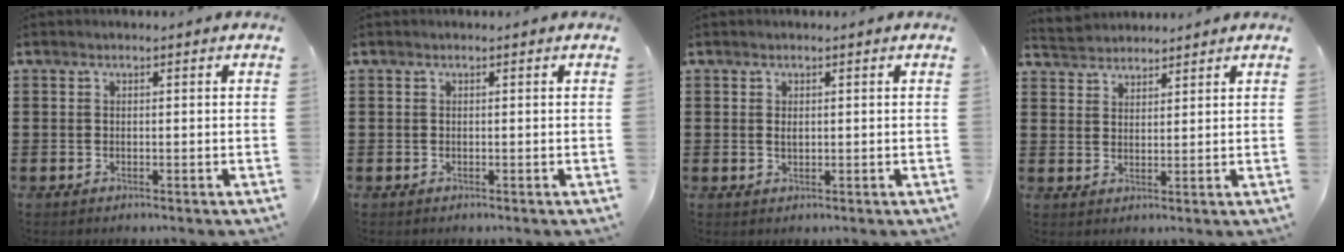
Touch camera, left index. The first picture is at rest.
{"total": 0.0}
{"total": 0.9, "force": [0.2, 0.5, 0.8], "torque": [-0.018, 0.003, 0.003]}
{"total": 3.0, "force": [2.9, 0.7, -0.4], "torque": [-0.005, -0.004, 0.055]}